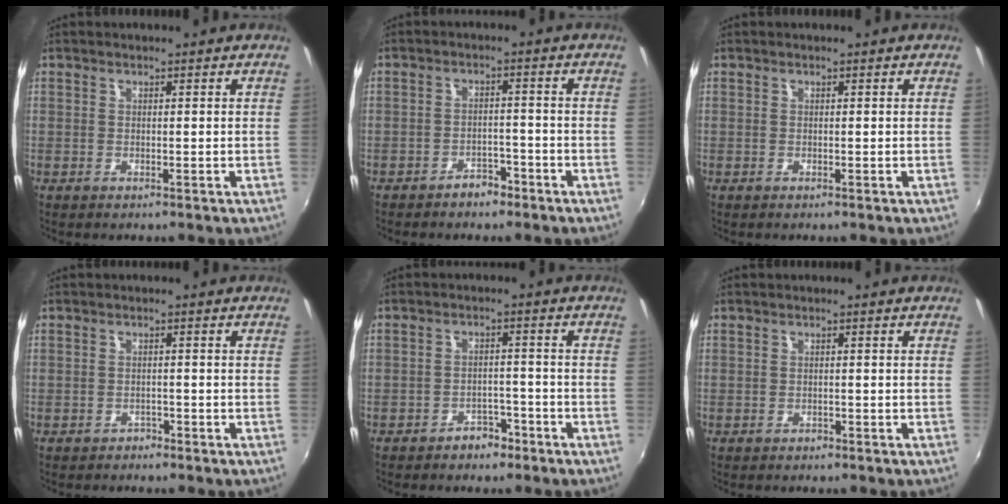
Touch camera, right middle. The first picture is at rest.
{"total": 3.5, "force": [-2.9, 1.7, 1.1], "torque": [-0.027, 0.009, -0.038]}
{"total": 0.0}
{"total": 1.7, "force": [-1.4, 0.9, 0.2], "torque": [-0.006, 0.000, -0.020]}
{"total": 4.0, "force": [-3.1, 2.3, 1.2], "torque": [-0.025, 0.012, -0.040]}
{"total": 1.0, "force": [-0.9, 0.5, 0.2], "torque": [-0.006, 0.001, -0.013]}